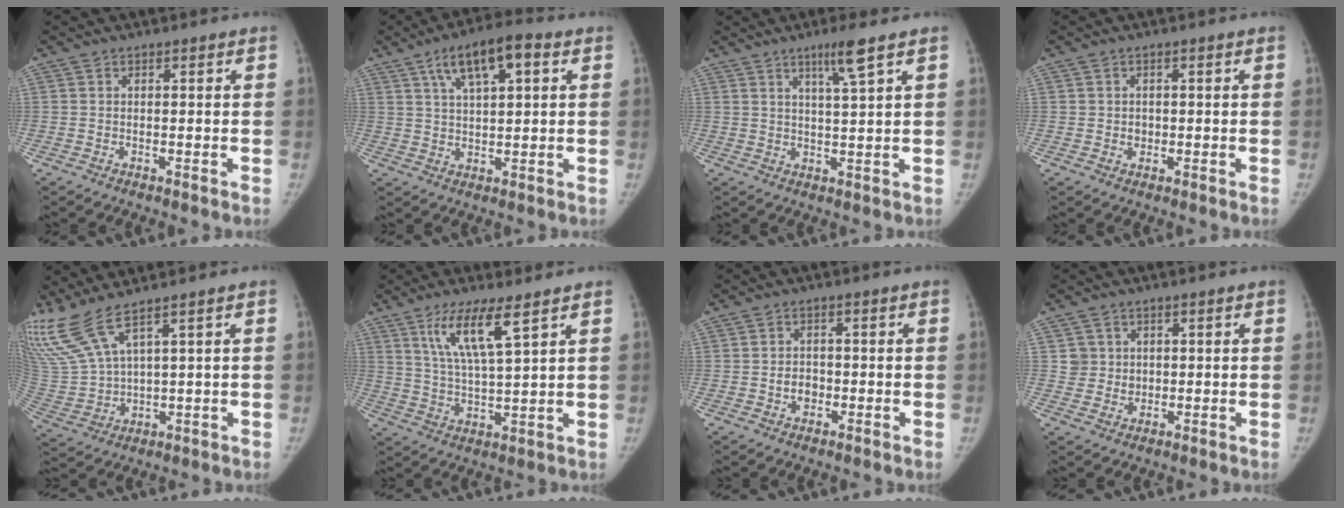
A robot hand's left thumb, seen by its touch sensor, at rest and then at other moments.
{"total": 10.4, "force": [4.7, 3.8, 8.4], "torque": [-0.131, 0.003, 0.076]}
{"total": 5.2, "force": [3.2, -0.4, 4.1], "torque": [-0.070, -0.022, 0.058]}
{"total": 1.6, "force": [0.0, 1.5, 0.6], "torque": [-0.002, 0.002, 0.002]}
{"total": 9.8, "force": [7.5, 1.4, 6.1], "torque": [-0.152, -0.035, 0.177]}
{"total": 9.8, "force": [5.5, 1.5, 7.9], "torque": [-0.152, -0.031, 0.112]}
{"total": 3.1, "force": [-0.8, 2.5, 1.7], "torque": [-0.014, 0.005, -0.013]}
{"total": 4.1, "force": [1.2, 3.9, 0.2], "torque": [0.020, -0.004, 0.023]}